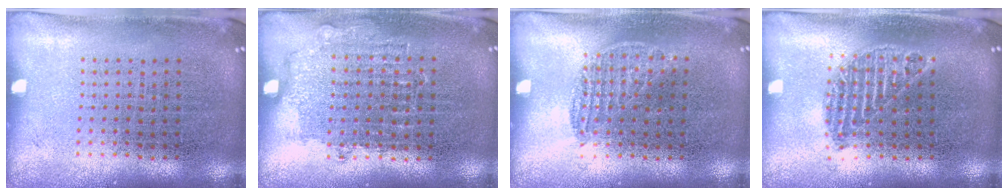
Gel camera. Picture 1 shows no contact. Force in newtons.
{"total": 0.8, "press": 0.8, "slide": 0.3}
{"total": 0.8, "press": 0.7, "slide": 0.5}
{"total": 1.2, "press": 1.1, "slide": 0.4}